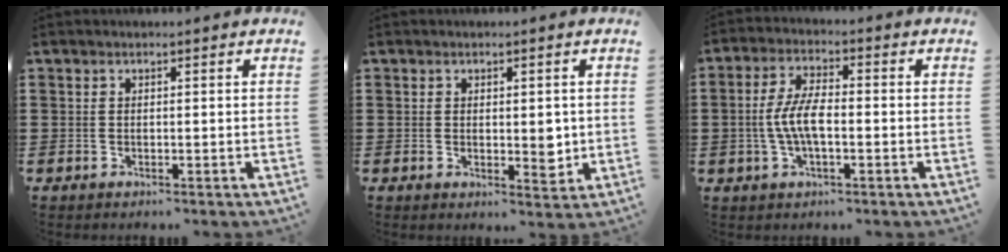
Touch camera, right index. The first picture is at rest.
{"total": 3.5, "force": [0.1, 1.8, 3.0], "torque": [-0.041, 0.000, -0.002]}
{"total": 6.2, "force": [-0.9, 2.3, 5.6], "torque": [-0.135, -0.005, -0.026]}